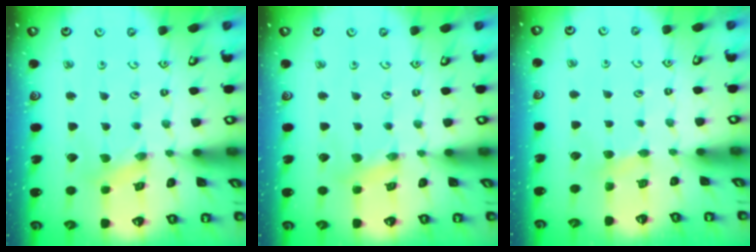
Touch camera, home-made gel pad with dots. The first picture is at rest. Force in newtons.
{"total": 2.5, "press": 2.5, "slide": 0.3}
{"total": 3.0, "press": 3.0, "slide": 0.4}